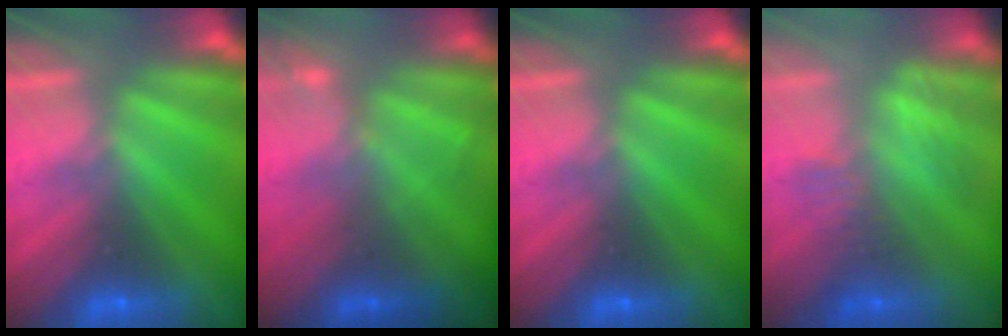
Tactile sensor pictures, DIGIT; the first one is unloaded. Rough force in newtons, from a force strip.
{"total": 2.3}
{"total": 0.0}
{"total": 2.8}